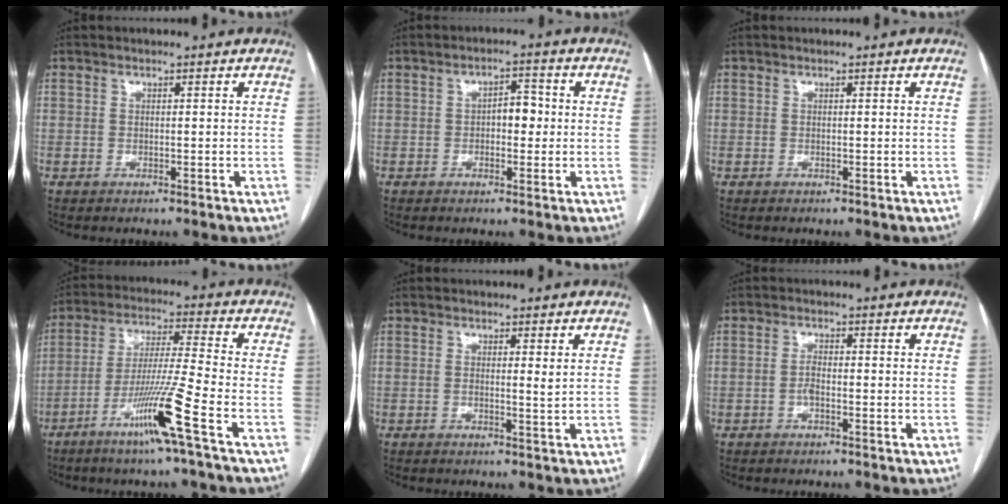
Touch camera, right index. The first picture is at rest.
{"total": 3.7, "force": [-0.2, 1.9, 3.1], "torque": [-0.043, 0.013, -0.003]}
{"total": 0.0}
{"total": 11.6, "force": [-6.0, -1.9, 9.7], "torque": [-0.182, -0.020, -0.119]}
{"total": 1.1, "force": [0.3, -0.1, 1.1], "torque": [-0.017, -0.001, 0.004]}
{"total": 1.5, "force": [-0.6, 0.5, 1.3], "torque": [-0.024, 0.003, -0.012]}